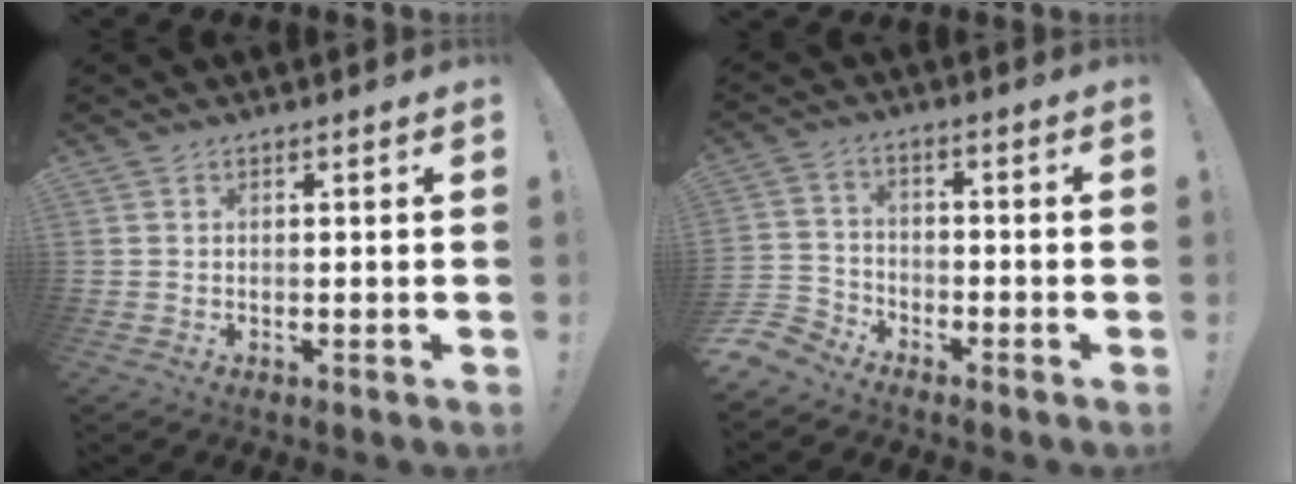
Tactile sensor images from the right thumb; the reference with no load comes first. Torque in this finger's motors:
{"motor_torque": [0.49, -0.63, 0.35, -1.02, 0.01]}